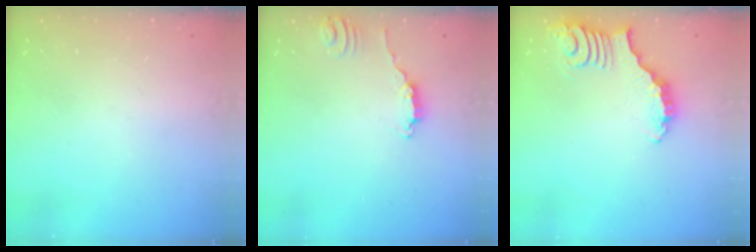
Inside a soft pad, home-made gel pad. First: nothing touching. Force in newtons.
{"total": 2.6, "press": 2.6, "slide": 0.2}
{"total": 3.6, "press": 3.5, "slide": 0.7}